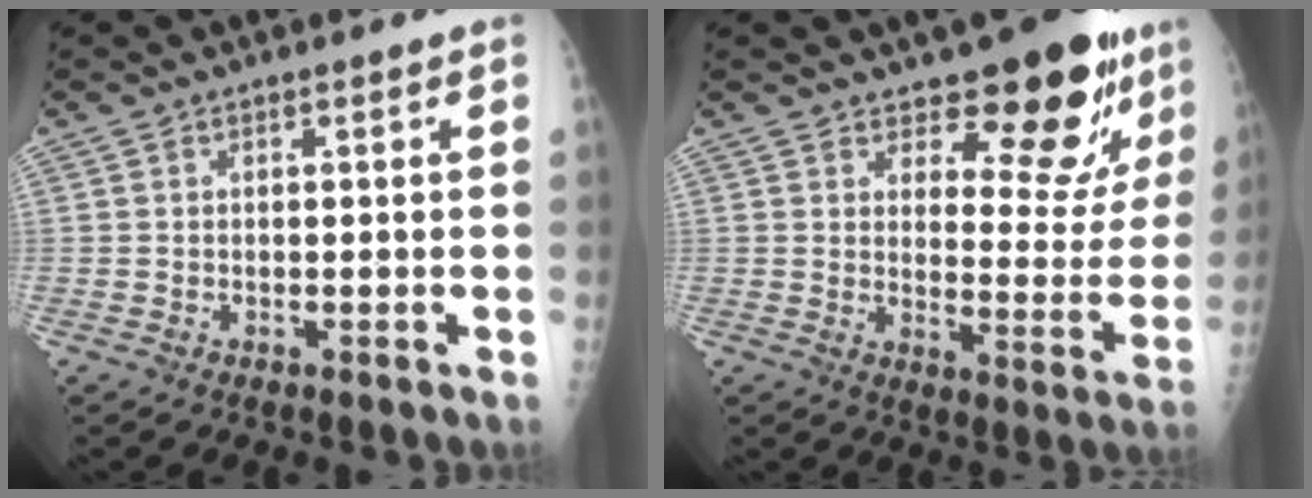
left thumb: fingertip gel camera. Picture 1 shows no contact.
{"total": 14.8, "force": [11.3, 5.8, 7.7], "torque": [-0.049, -0.096, 0.144]}